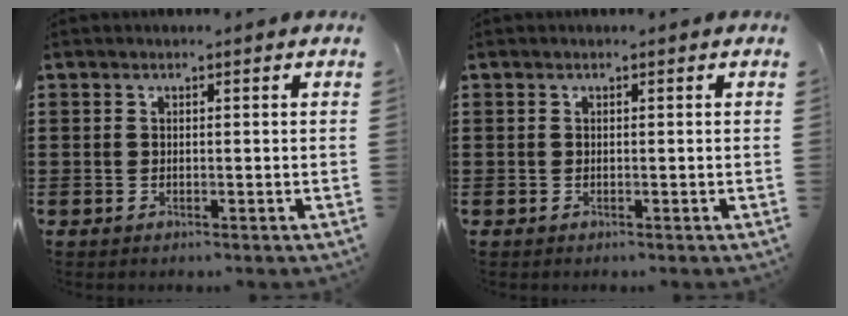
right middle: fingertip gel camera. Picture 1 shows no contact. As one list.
[{"total": 0.0}]